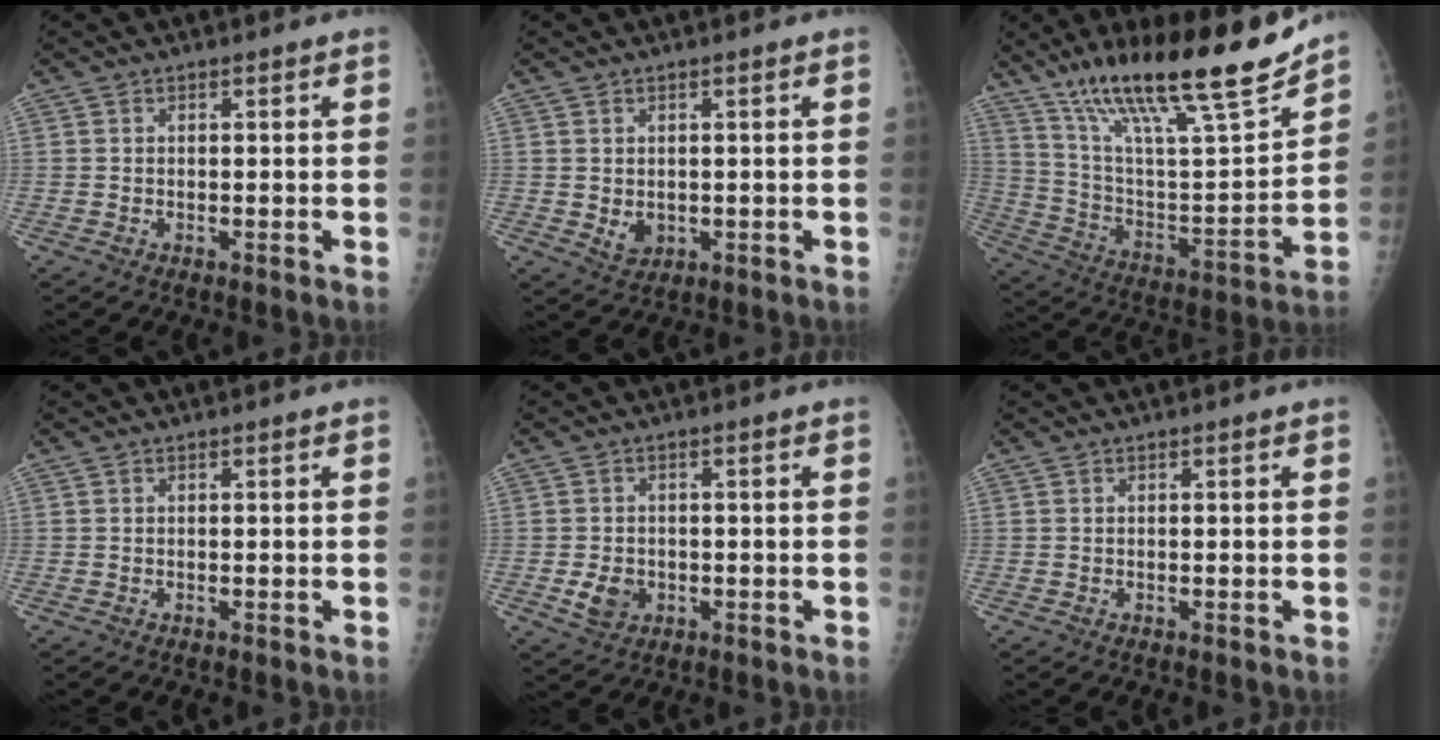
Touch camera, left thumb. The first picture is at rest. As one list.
[{"total": 2.8, "force": [-0.1, 2.2, 1.7], "torque": [-0.019, -0.004, 0.009]}, {"total": 26.6, "force": [18.8, 5.1, 18.0], "torque": [-0.278, -0.062, 0.324]}, {"total": 0.0}, {"total": 4.2, "force": [-1.1, 3.3, 2.3], "torque": [-0.035, 0.001, -0.014]}, {"total": 0.0}]